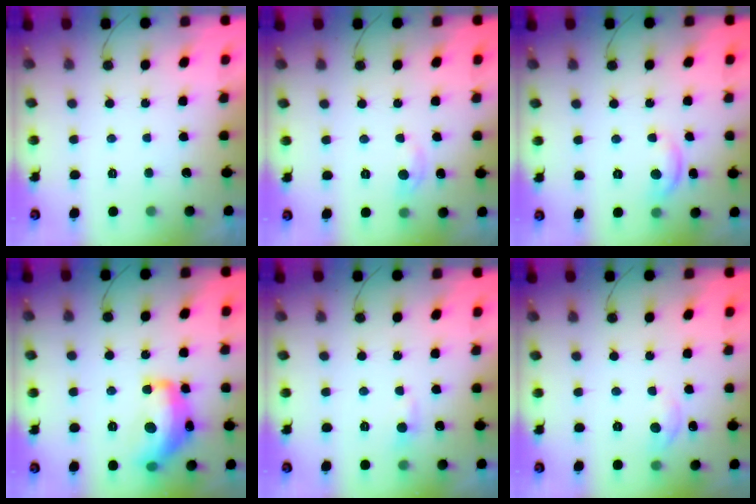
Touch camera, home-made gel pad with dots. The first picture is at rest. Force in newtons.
{"total": 4.7, "press": 4.6, "slide": 0.8}
{"total": 7.2, "press": 7.2, "slide": 0.3}
{"total": 17.2, "press": 17.2, "slide": 0.6}
{"total": 4.6, "press": 4.6, "slide": 0.5}
{"total": 5.3, "press": 5.3, "slide": 0.8}